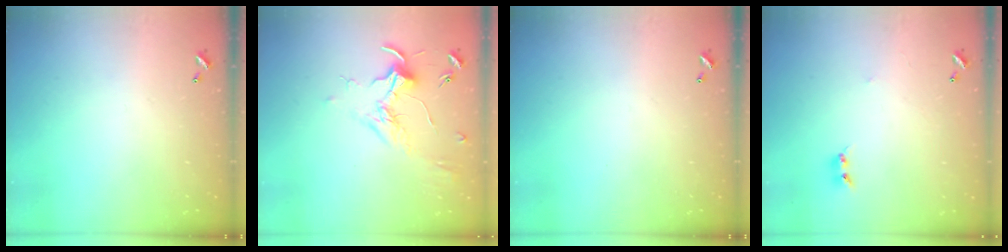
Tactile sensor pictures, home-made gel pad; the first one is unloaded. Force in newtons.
{"total": 1.7, "press": 1.6, "slide": 0.7}
{"total": 0.0}
{"total": 2.7, "press": 2.7, "slide": 0.3}